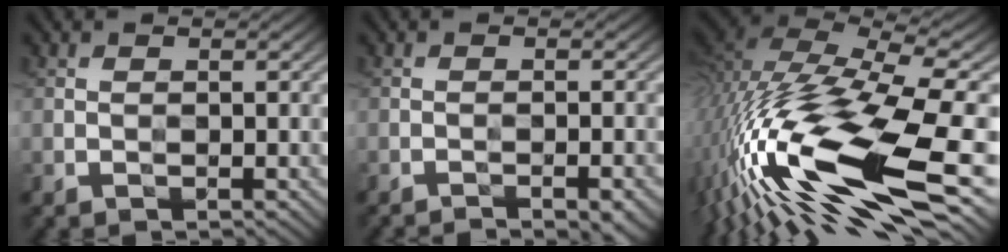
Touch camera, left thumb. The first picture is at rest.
{"total": 3.6, "force": [-2.8, 0.3, 2.3], "torque": [-0.039, 0.009, -0.047]}
{"total": 19.9, "force": [-6.9, 6.7, 17.4], "torque": [-0.352, -0.013, -0.127]}